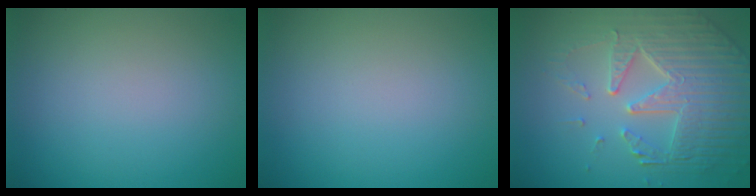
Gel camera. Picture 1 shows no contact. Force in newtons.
{"total": 0.0}
{"total": 7.4, "press": 5.4, "slide": 5.1}